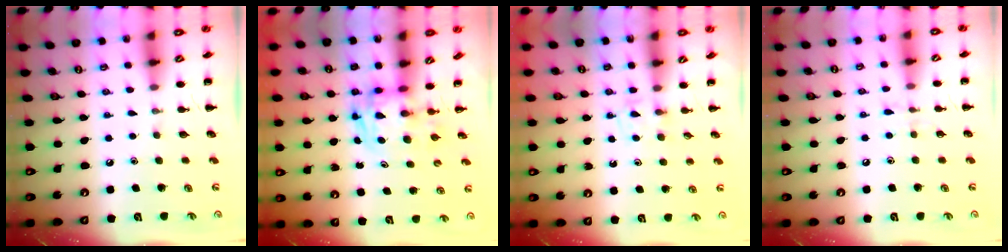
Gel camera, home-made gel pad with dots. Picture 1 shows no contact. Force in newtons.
{"total": 2.9, "press": 2.9, "slide": 0.5}
{"total": 3.4, "press": 3.1, "slide": 1.5}
{"total": 4.4, "press": 4.3, "slide": 1.2}